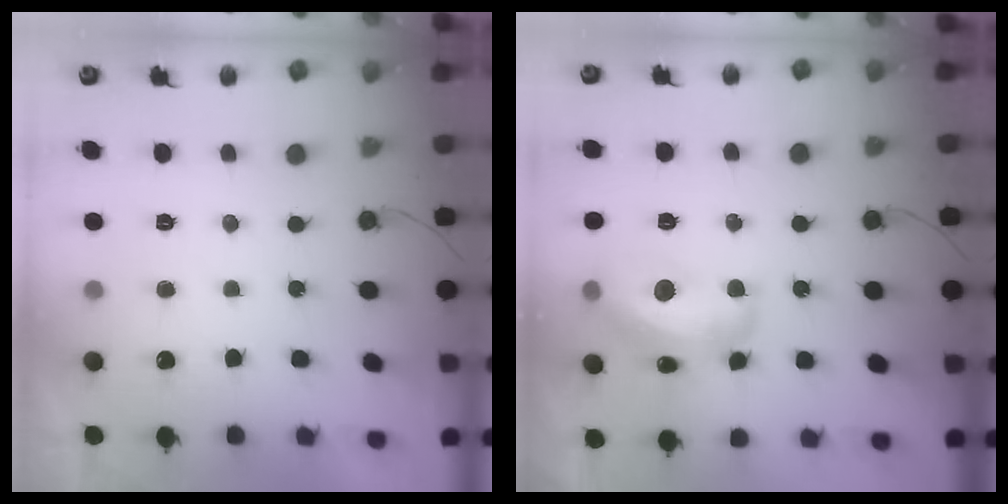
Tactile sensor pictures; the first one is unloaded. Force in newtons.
{"total": 15.3, "press": 15.3, "slide": 1.1}